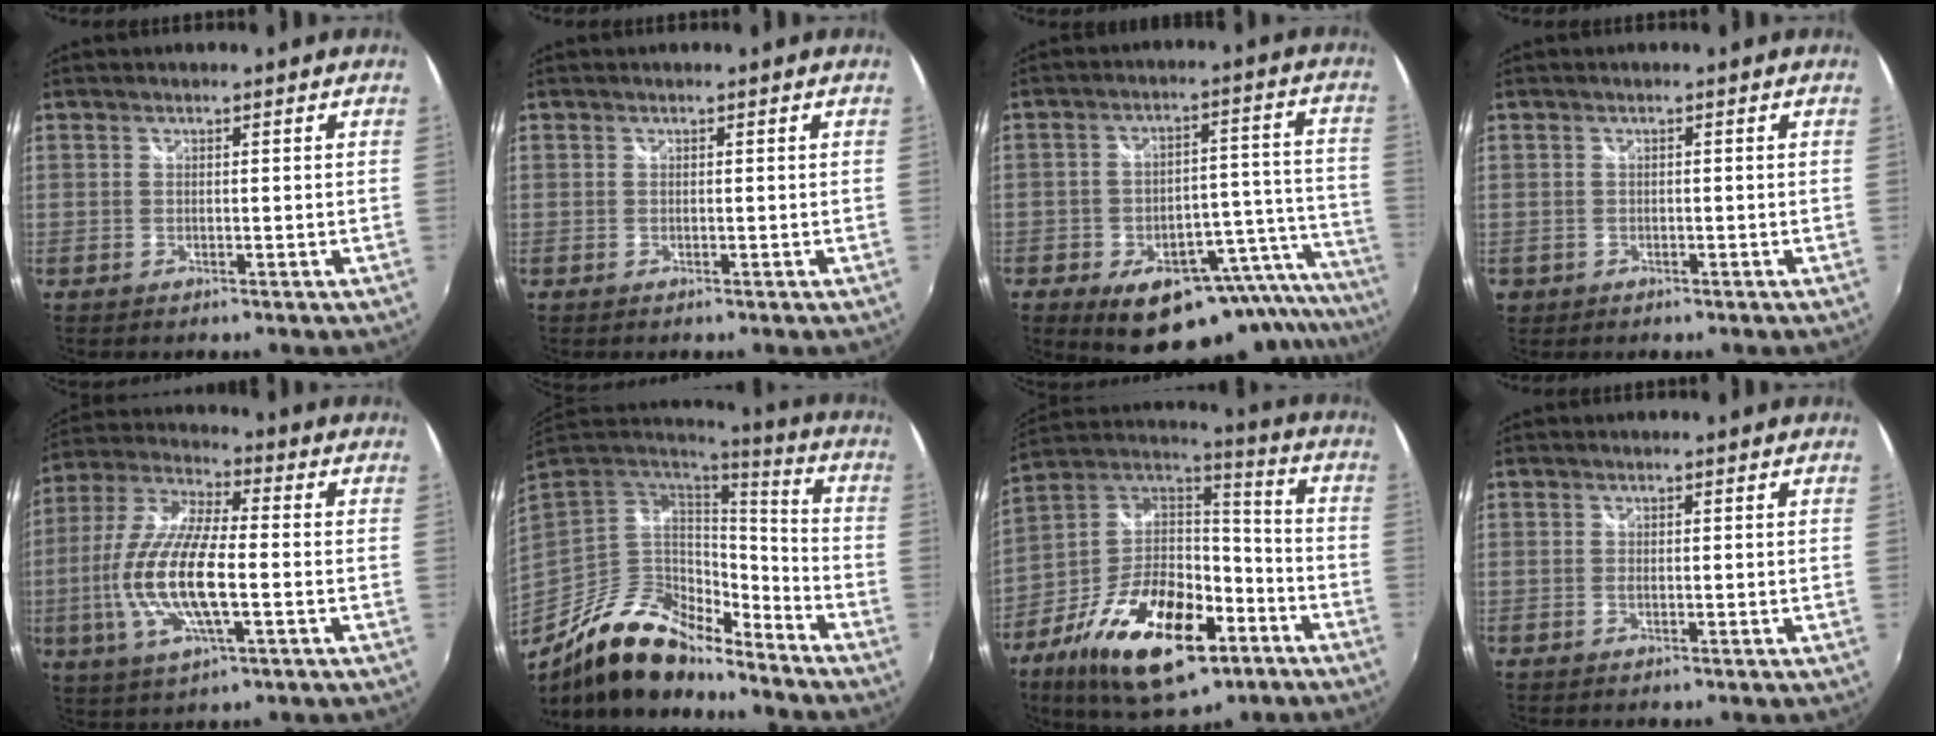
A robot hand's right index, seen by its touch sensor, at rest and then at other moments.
{"total": 0.0}
{"total": 22.3, "force": [-16.9, 9.4, 11.1], "torque": [-0.123, 0.024, -0.212]}
{"total": 1.9, "force": [-0.6, 1.8, 0.2], "torque": [-0.009, -0.001, -0.006]}
{"total": 16.4, "force": [-2.9, 5.0, 15.3], "torque": [-0.312, -0.007, -0.058]}
{"total": 18.6, "force": [-14.4, 7.3, 9.4], "torque": [-0.184, -0.006, -0.251]}
{"total": 26.4, "force": [-13.4, 12.9, 18.7], "torque": [-0.352, -0.006, -0.218]}
{"total": 0.0}